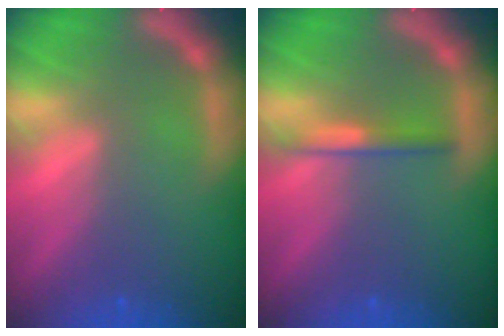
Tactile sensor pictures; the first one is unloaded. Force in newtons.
{"total": 2.0}